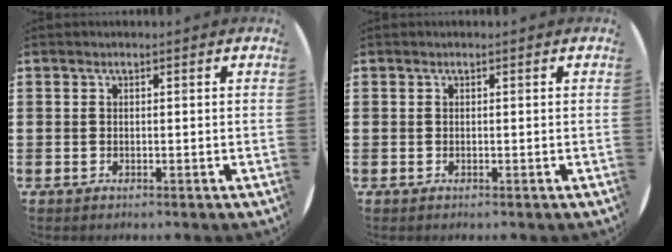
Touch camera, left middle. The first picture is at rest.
{"total": 0.0}